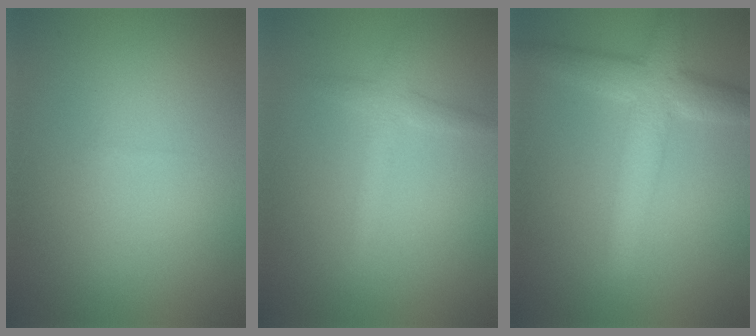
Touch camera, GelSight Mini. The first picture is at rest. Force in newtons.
{"total": 1.8, "press": 1.8, "slide": 0.1}
{"total": 5.0, "press": 5.0, "slide": 0.3}